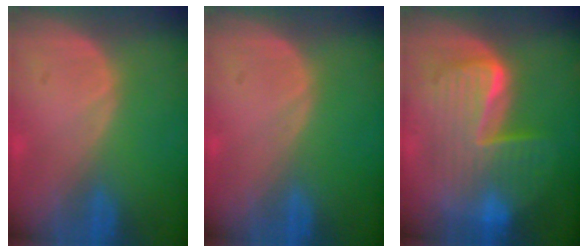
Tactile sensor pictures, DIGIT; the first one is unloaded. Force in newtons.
{"total": 0.0}
{"total": 9.9, "press": 9.9, "slide": 1.0}